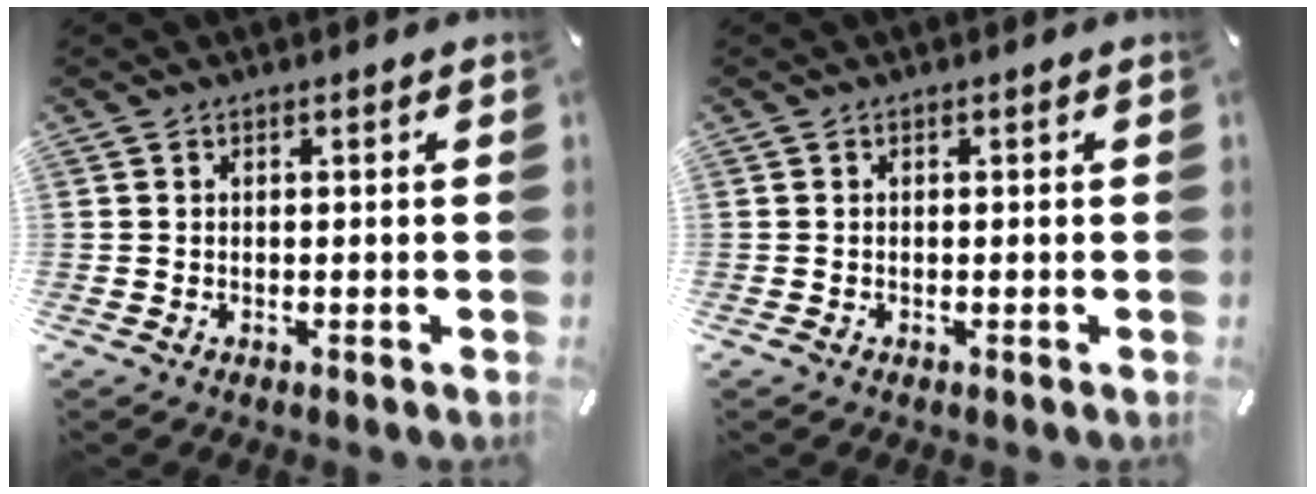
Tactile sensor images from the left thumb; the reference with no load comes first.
{"total": 0.0}